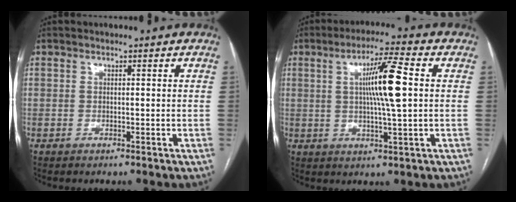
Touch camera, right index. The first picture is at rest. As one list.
[{"total": 9.7, "force": [1.4, 0.0, 9.6], "torque": [-0.169, 0.005, 0.023]}]